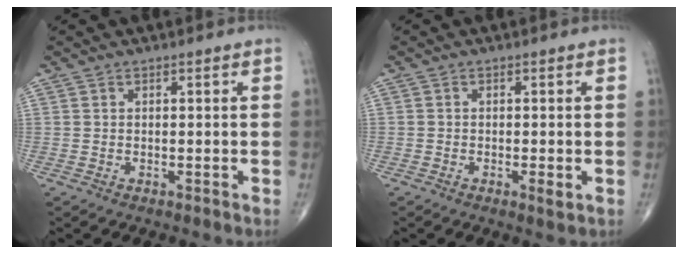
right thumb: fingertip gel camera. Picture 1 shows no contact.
{"total": 1.7, "force": [-0.6, 0.5, 1.5], "torque": [-0.028, -0.004, -0.012]}